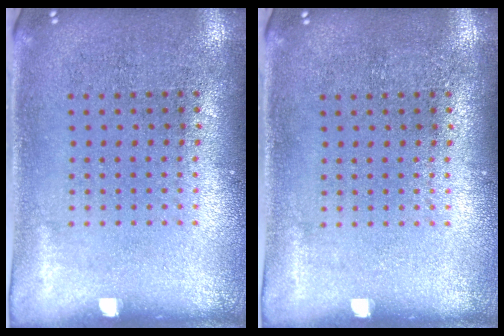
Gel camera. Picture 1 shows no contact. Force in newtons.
{"total": 0.0}